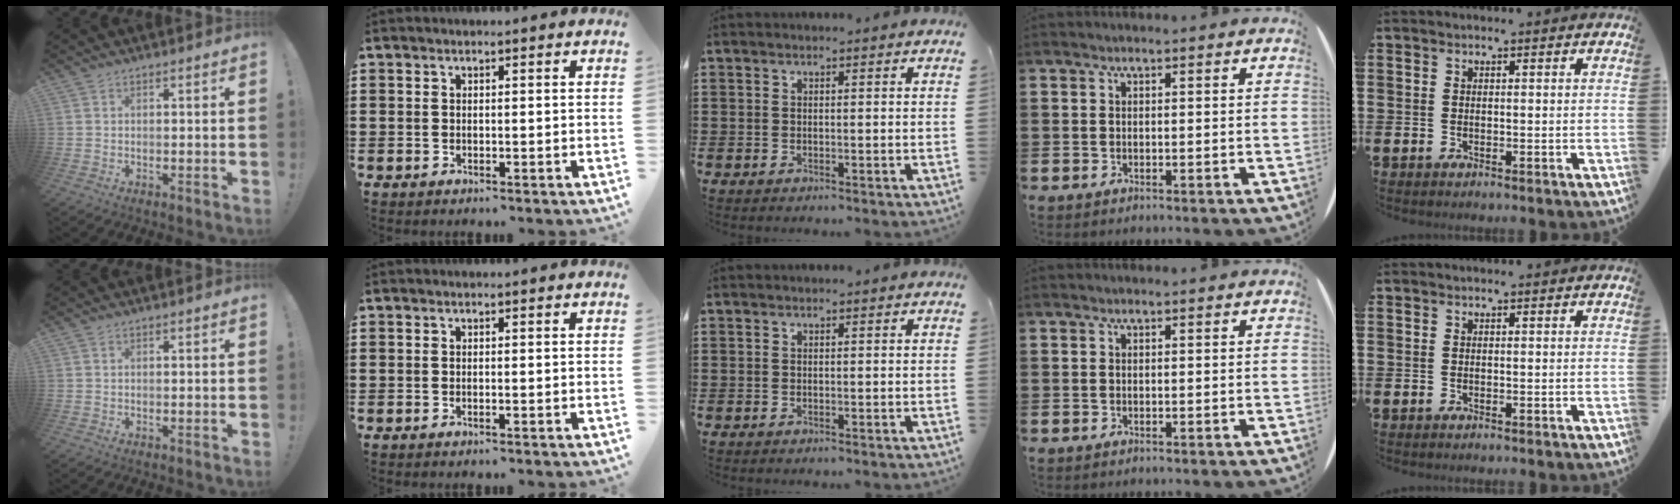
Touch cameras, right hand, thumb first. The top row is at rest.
{}